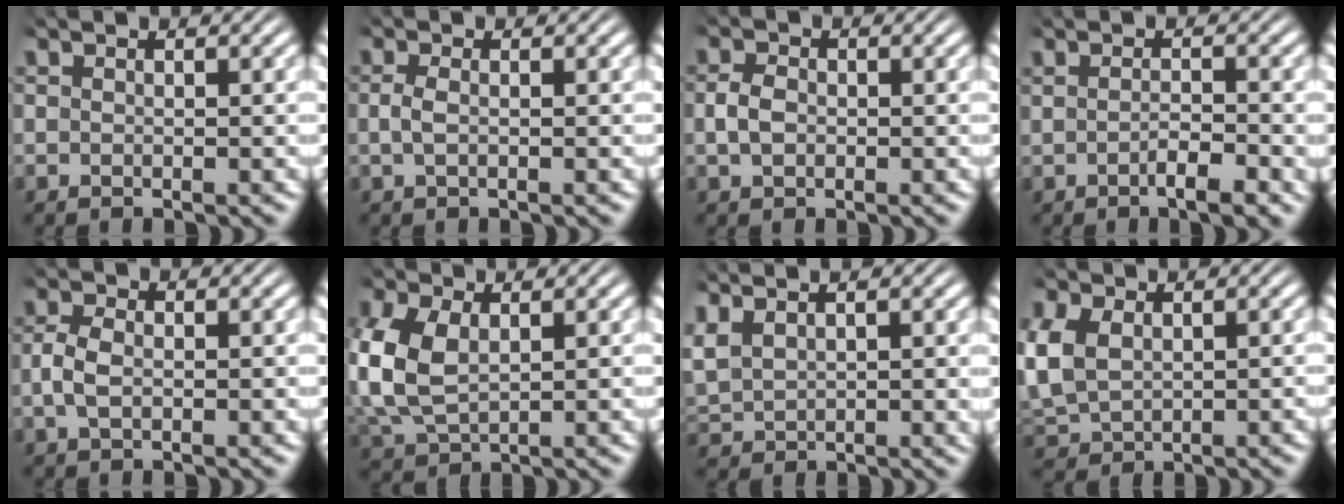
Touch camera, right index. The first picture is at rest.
{"total": 0.9, "force": [-0.2, 0.2, 0.9], "torque": [-0.026, -0.003, -0.001]}
{"total": 1.5, "force": [-0.3, 1.0, 1.1], "torque": [-0.028, 0.000, -0.004]}
{"total": 2.4, "force": [-0.8, 0.3, 2.2], "torque": [-0.027, 0.006, -0.020]}
{"total": 1.9, "force": [-0.3, 1.0, 1.6], "torque": [-0.041, -0.001, -0.004]}
{"total": 6.6, "force": [0.6, 5.1, 4.1], "torque": [-0.122, -0.018, 0.027]}
{"total": 3.7, "force": [1.8, 2.7, 1.9], "torque": [-0.060, 0.003, 0.039]}
{"total": 5.9, "force": [0.2, 5.2, 2.9], "torque": [-0.101, -0.017, 0.019]}